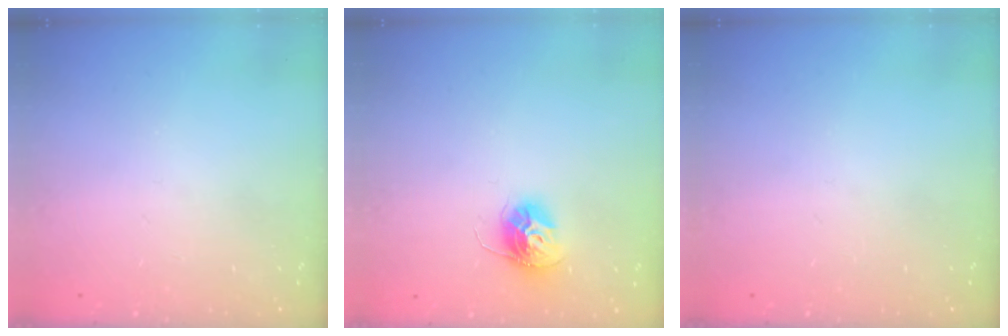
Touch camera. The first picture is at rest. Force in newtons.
{"total": 11.4, "press": 11.3, "slide": 0.8}
{"total": 0.0}